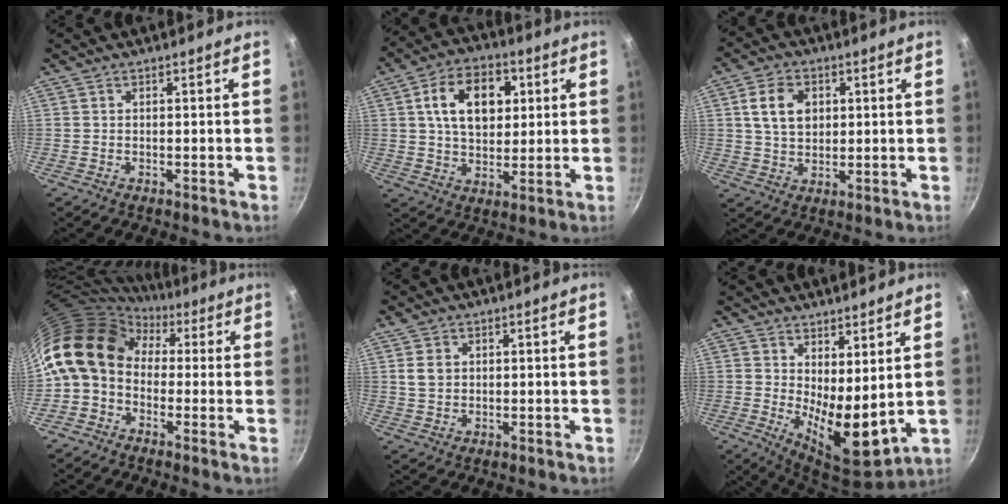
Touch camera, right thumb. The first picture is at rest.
{"total": 13.7, "force": [3.5, 9.1, 9.6], "torque": [-0.127, 0.001, 0.052]}
{"total": 8.1, "force": [1.9, 6.0, 5.1], "torque": [-0.075, 0.002, 0.035]}
{"total": 13.1, "force": [1.6, 10.1, 8.2], "torque": [-0.122, 0.027, 0.003]}
{"total": 3.3, "force": [0.9, 2.5, 2.0], "torque": [-0.031, 0.001, 0.018]}
{"total": 10.9, "force": [3.1, 4.3, 9.6], "torque": [-0.133, -0.052, 0.058]}